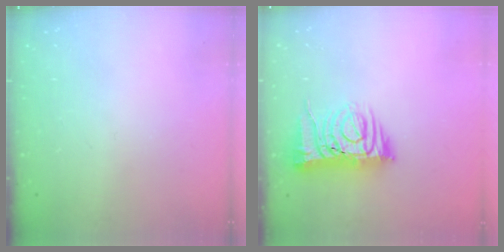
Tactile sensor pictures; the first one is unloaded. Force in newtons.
{"total": 10.1, "press": 10.0, "slide": 1.4}